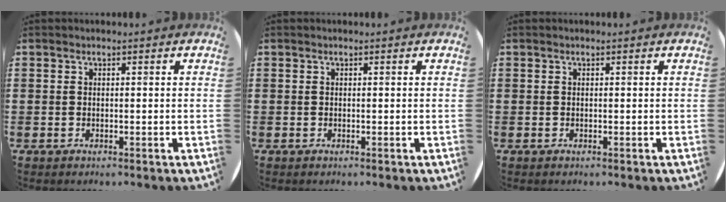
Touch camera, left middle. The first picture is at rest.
{"total": 0.0}
{"total": 0.0}